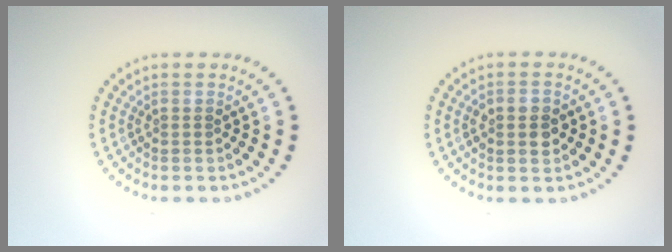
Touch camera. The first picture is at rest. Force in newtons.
{"total": 3.0, "press": 3.0, "slide": 0.1}